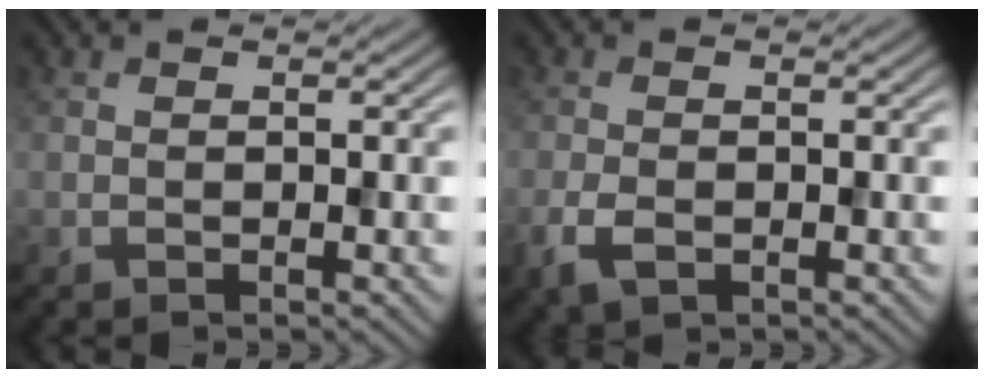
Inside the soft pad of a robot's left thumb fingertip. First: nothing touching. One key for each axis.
{"total": 3.1, "fx": -1.4, "fy": 1.7, "fz": 2.2, "tx": -0.057, "ty": -0.009, "tz": -0.028}